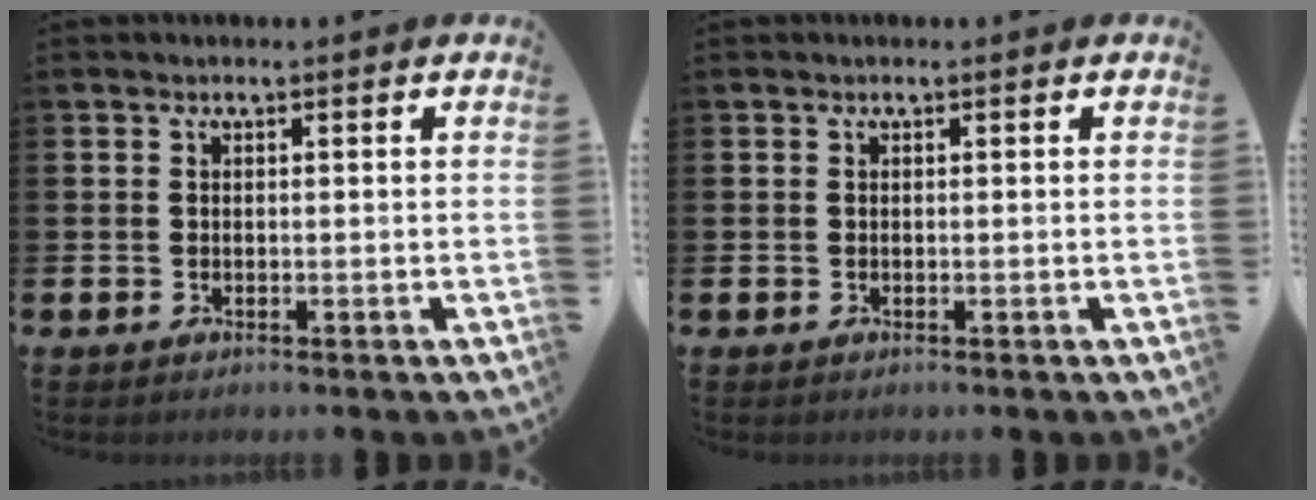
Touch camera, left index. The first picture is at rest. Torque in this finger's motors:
{"motor_torque": [0.00, 0.00, 0.00, 0.01]}